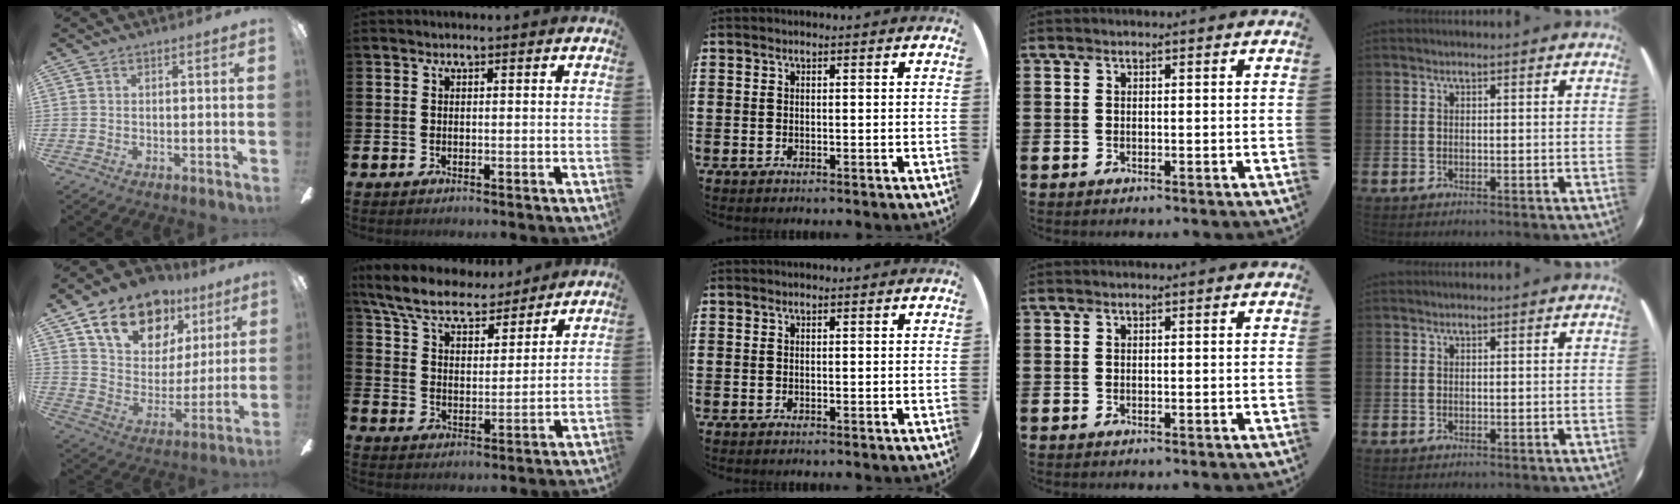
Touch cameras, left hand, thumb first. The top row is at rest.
{"thumb": {"total": 18.1, "force": [12.2, 11.0, 7.8], "torque": [-0.140, -0.065, 0.224]}, "index": {"total": 8.2, "force": [7.4, 2.1, 2.7], "torque": [-0.088, -0.039, 0.134]}}